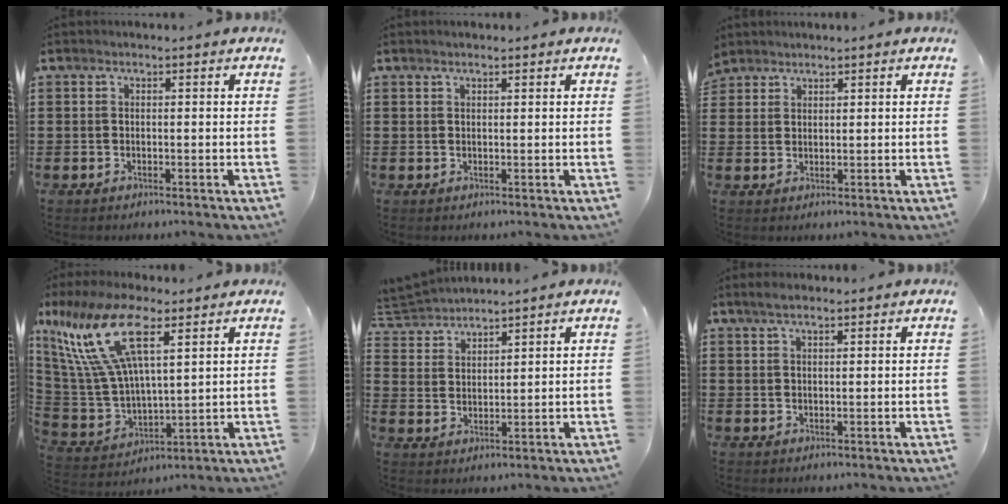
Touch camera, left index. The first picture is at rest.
{"total": 0.8, "force": [0.7, 0.2, 0.3], "torque": [-0.007, 0.002, 0.013]}
{"total": 2.2, "force": [2.0, 0.9, -0.1], "torque": [-0.004, 0.004, 0.040]}
{"total": 16.4, "force": [8.6, 6.4, 12.4], "torque": [-0.291, -0.017, 0.149]}
{"total": 3.9, "force": [3.8, 0.7, -0.3], "torque": [-0.010, -0.014, 0.071]}
{"total": 2.1, "force": [1.6, 0.6, 1.3], "torque": [-0.027, 0.003, 0.029]}